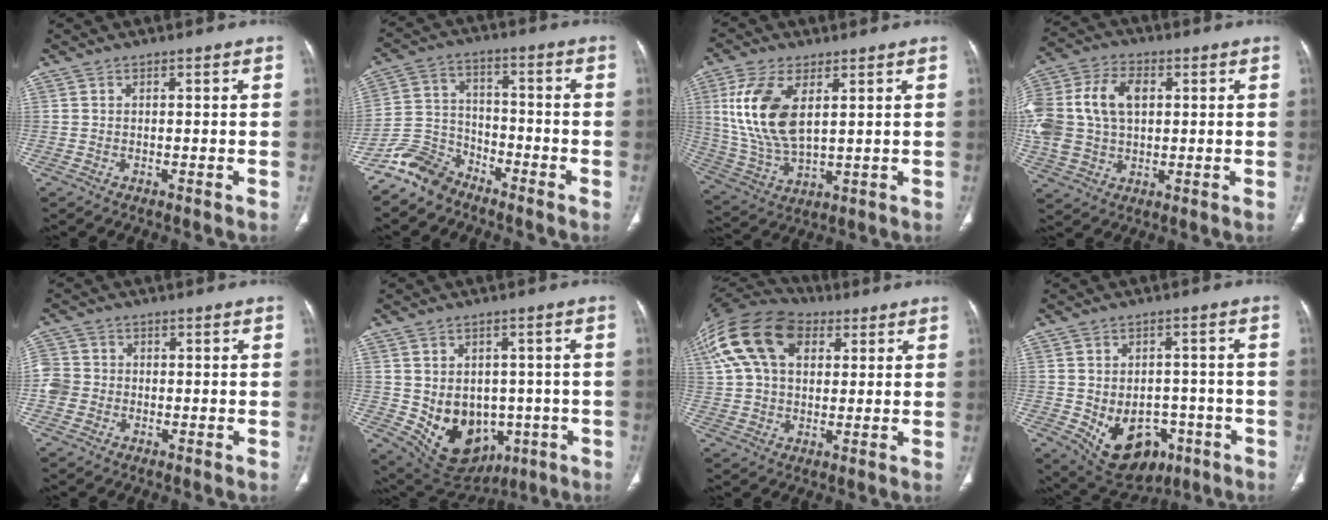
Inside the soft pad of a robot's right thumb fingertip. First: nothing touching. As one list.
[{"total": 8.4, "force": [-7.0, 4.2, 1.6], "torque": [-0.026, 0.048, -0.149]}, {"total": 14.2, "force": [4.0, 7.0, 11.7], "torque": [-0.249, -0.015, 0.089]}, {"total": 21.1, "force": [3.4, 14.8, 14.6], "torque": [-0.353, 0.031, 0.072]}, {"total": 4.6, "force": [-0.8, 4.3, 1.4], "torque": [-0.017, 0.010, -0.021]}, {"total": 14.4, "force": [-2.6, 11.0, 8.8], "torque": [-0.105, 0.013, -0.003]}, {"total": 19.9, "force": [7.7, 12.6, 13.4], "torque": [-0.275, 0.031, 0.134]}, {"total": 13.2, "force": [-4.7, 9.4, 8.1], "torque": [-0.092, 0.019, -0.049]}]